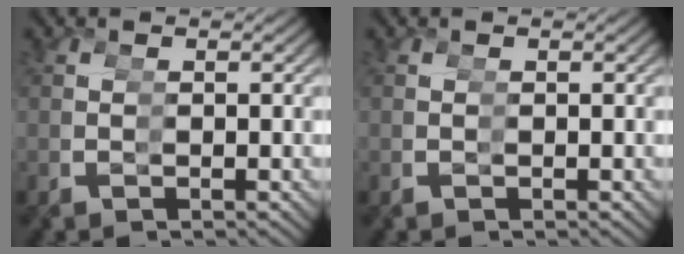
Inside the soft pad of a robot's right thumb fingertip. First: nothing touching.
{"total": 0.0}